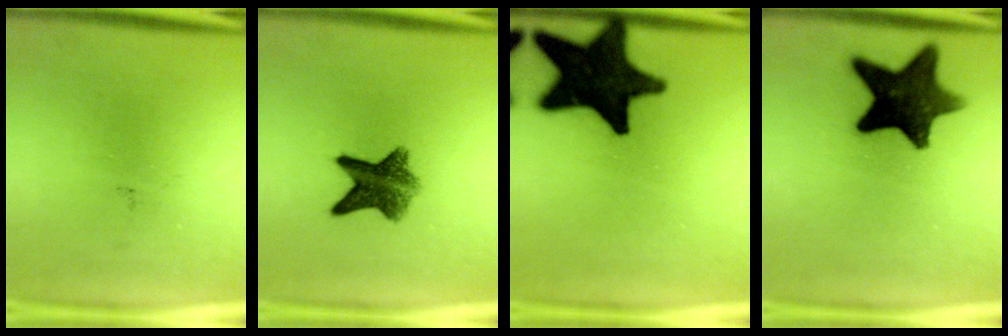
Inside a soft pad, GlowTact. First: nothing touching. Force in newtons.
{"total": 7.7}
{"total": 19.3}
{"total": 13.8}